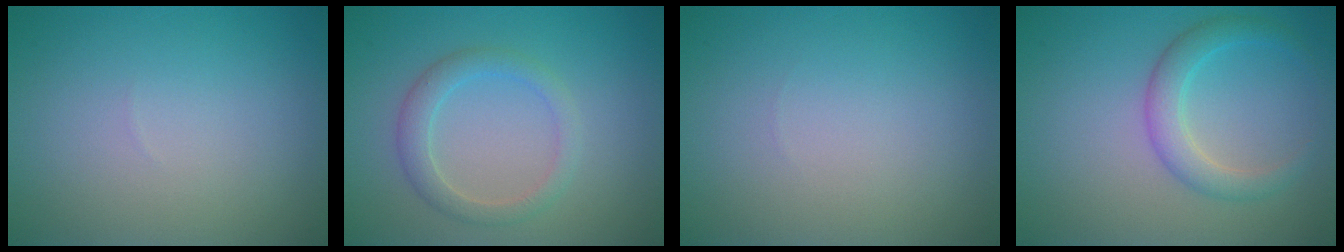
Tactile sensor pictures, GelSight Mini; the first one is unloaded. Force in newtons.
{"total": 2.4, "press": 2.4, "slide": 0.1}
{"total": 0.0}
{"total": 2.9, "press": 2.9, "slide": 0.1}